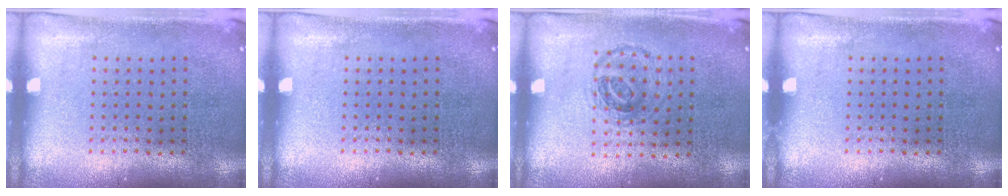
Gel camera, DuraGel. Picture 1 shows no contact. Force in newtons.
{"total": 0.0}
{"total": 1.0, "press": 0.9, "slide": 0.3}
{"total": 0.0}